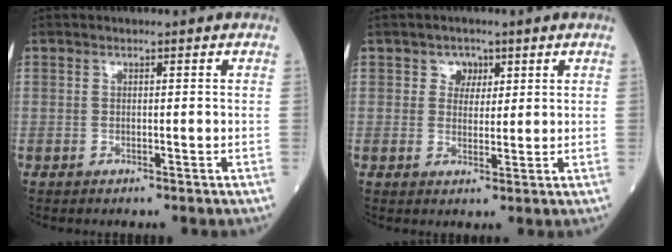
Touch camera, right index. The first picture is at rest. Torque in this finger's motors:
{"motor_torque": [0.01, 0.01, 0.00, 0.01]}